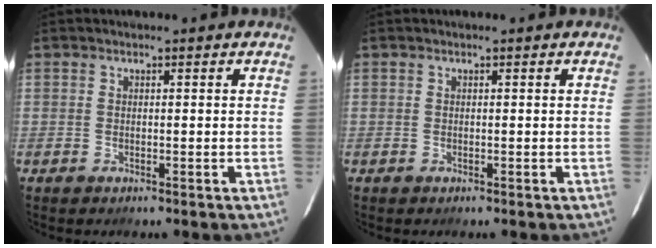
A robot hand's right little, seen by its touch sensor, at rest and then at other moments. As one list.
[{"total": 0.0}]